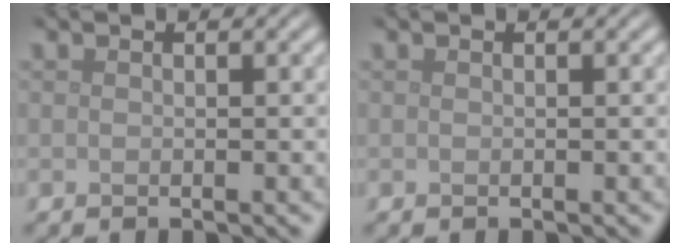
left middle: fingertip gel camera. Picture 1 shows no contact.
{"total": 0.0}